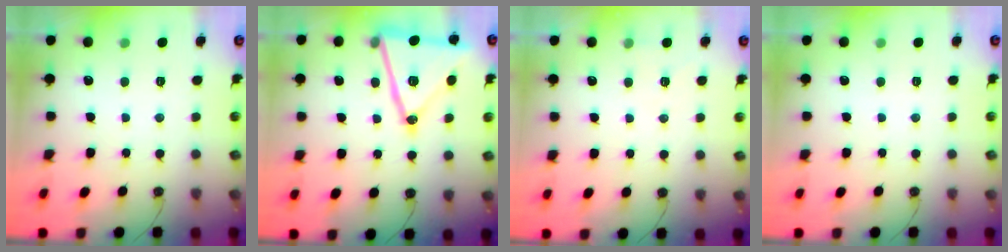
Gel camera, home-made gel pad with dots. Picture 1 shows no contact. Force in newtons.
{"total": 20.4, "press": 20.1, "slide": 3.4}
{"total": 5.4, "press": 3.2, "slide": 4.3}
{"total": 0.0}